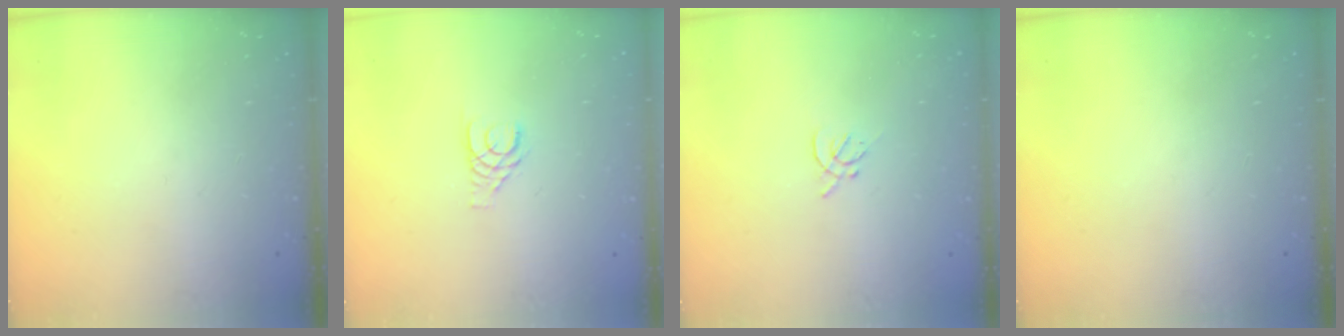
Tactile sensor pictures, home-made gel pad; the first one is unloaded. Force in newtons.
{"total": 3.6, "press": 3.6, "slide": 0.3}
{"total": 1.6, "press": 1.5, "slide": 0.5}
{"total": 0.0}